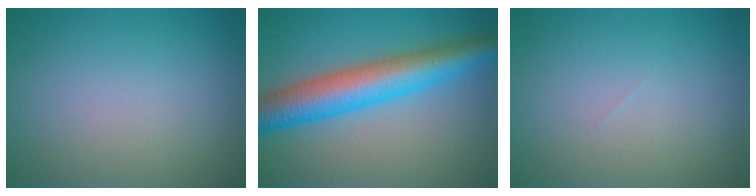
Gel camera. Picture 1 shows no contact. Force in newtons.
{"total": 8.3, "press": 8.3, "slide": 0.2}
{"total": 0.0}